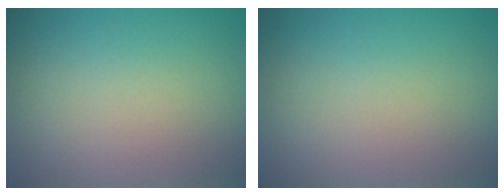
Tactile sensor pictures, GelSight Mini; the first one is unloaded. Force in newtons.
{"total": 0.0}